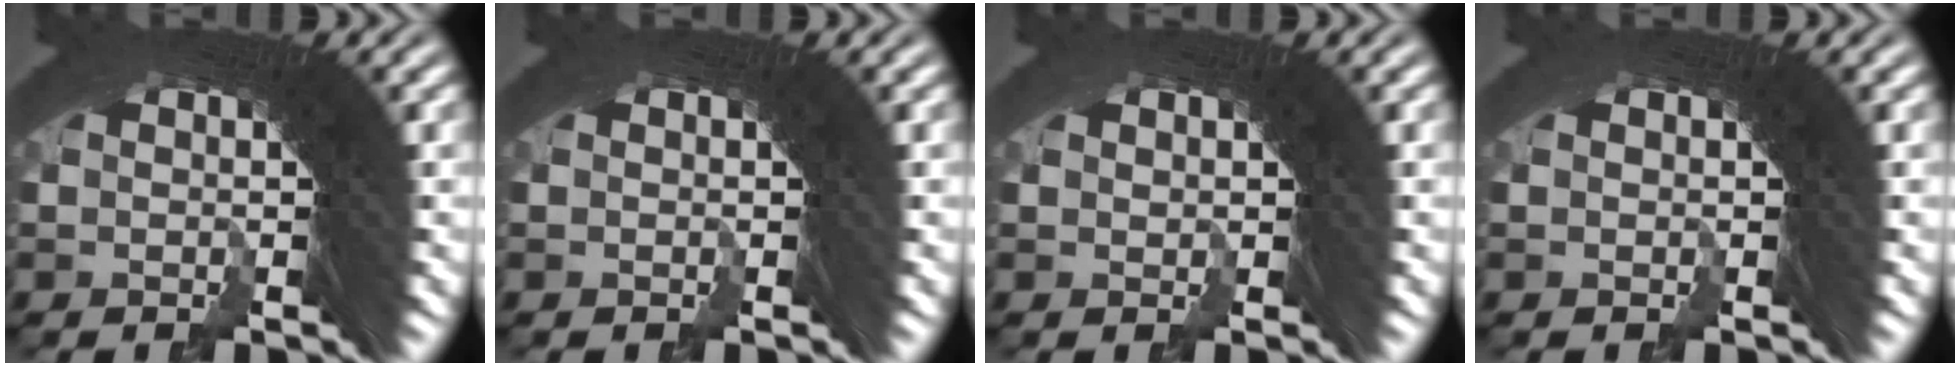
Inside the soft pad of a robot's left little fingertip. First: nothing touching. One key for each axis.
{"total": 0.0}
{"total": 0.5, "fx": 0.5, "fy": 0.0, "fz": 0.2, "tx": 0.011, "ty": 0.000, "tz": 0.013}
{"total": 0.0}